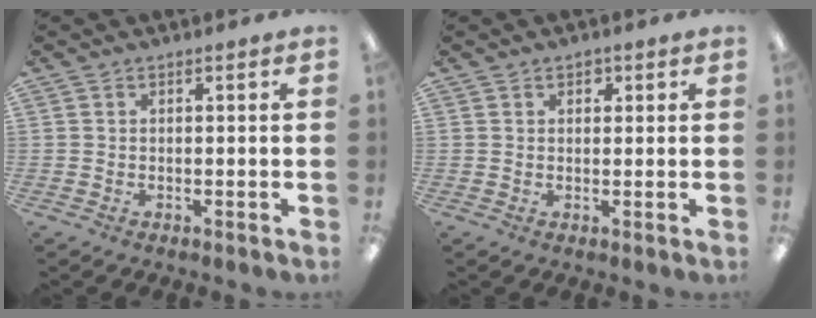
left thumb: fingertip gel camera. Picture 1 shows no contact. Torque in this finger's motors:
{"motor_torque": [-0.11, -0.10, 0.13, 0.08, -0.08]}